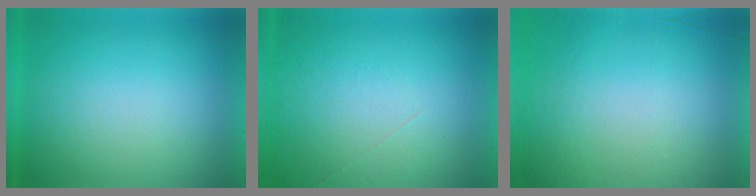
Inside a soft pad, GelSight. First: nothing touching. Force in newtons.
{"total": 1.1}
{"total": 5.5}